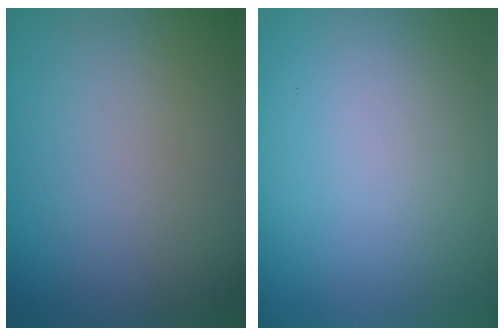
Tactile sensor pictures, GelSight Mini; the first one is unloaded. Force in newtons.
{"total": 0.0}